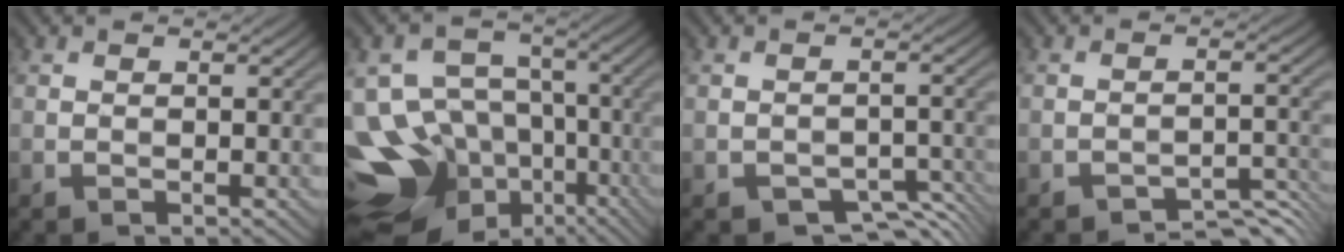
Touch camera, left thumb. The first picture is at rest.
{"total": 17.2, "force": [-7.9, 13.3, 7.5], "torque": [-0.191, -0.016, -0.115]}
{"total": 3.7, "force": [-2.9, 1.7, 1.6], "torque": [-0.023, -0.004, -0.041]}
{"total": 3.2, "force": [-3.2, 0.1, 0.5], "torque": [-0.001, 0.011, -0.049]}